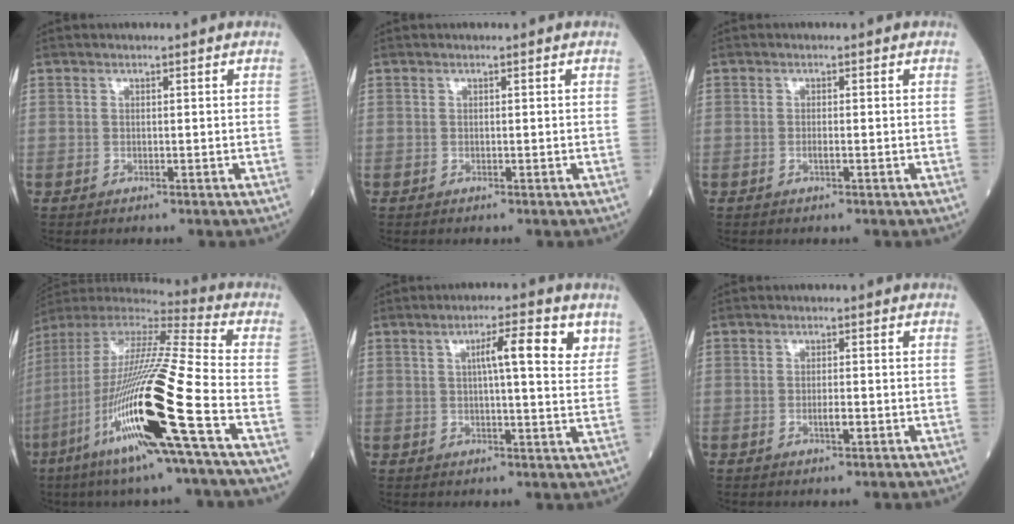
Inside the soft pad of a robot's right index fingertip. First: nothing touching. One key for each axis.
{"total": 0.0}
{"total": 0.9, "fx": -0.4, "fy": 0.0, "fz": 0.8, "tx": -0.018, "ty": 0.000, "tz": -0.006}
{"total": 23.8, "fx": -8.8, "fy": -0.2, "fz": 22.1, "tx": -0.449, "ty": -0.047, "tz": -0.173}
{"total": 7.7, "fx": 3.3, "fy": 1.1, "fz": 6.8, "tx": -0.098, "ty": 0.009, "tz": 0.041}
{"total": 1.6, "fx": -0.6, "fy": 0.2, "fz": 1.5, "tx": -0.028, "ty": -0.001, "tz": -0.010}